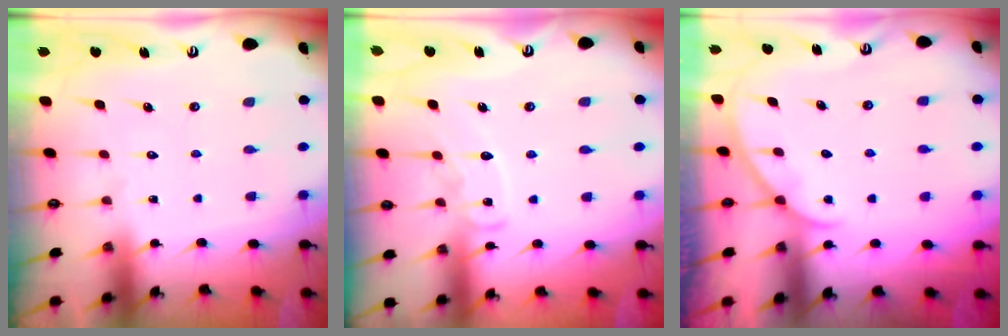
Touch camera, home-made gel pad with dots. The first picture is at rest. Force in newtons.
{"total": 7.6, "press": 7.6, "slide": 0.3}
{"total": 2.8, "press": 2.8, "slide": 0.4}